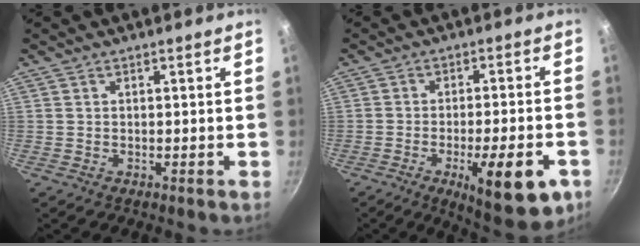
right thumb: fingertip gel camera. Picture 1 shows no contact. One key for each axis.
{"total": 15.0, "fx": -6.2, "fy": 4.5, "fz": 12.9, "tx": -0.157, "ty": 0.016, "tz": -0.079}